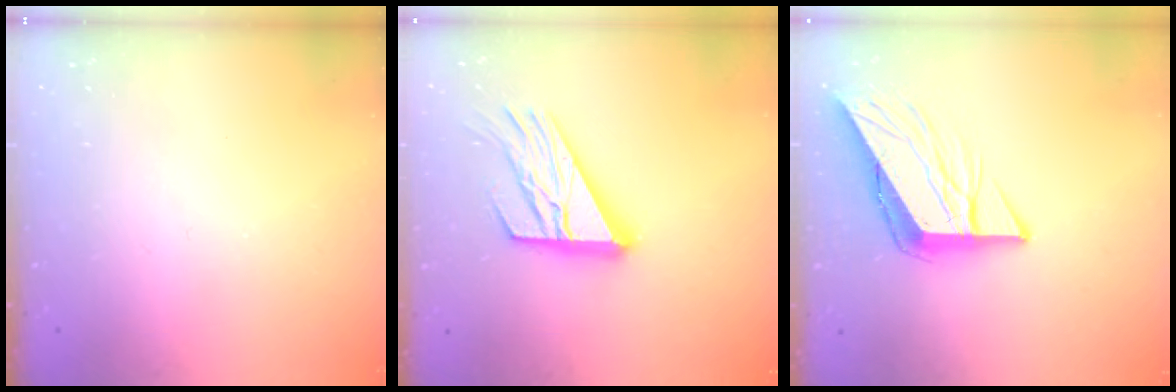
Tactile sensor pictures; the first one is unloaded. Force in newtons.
{"total": 17.2, "press": 17.1, "slide": 1.8}
{"total": 10.6, "press": 10.5, "slide": 1.3}